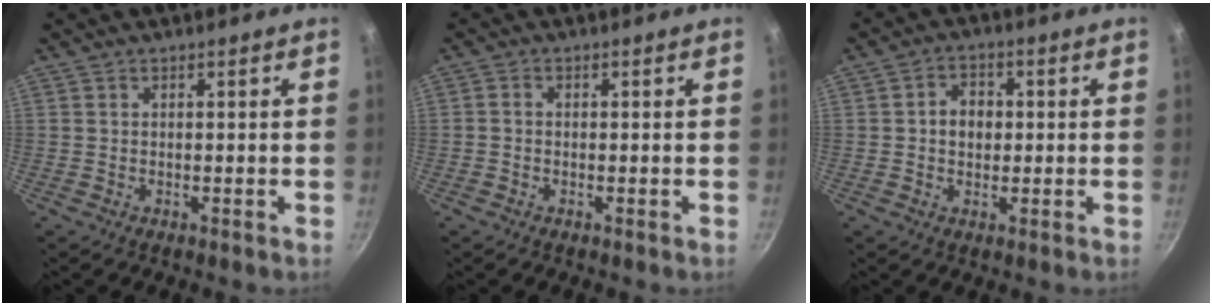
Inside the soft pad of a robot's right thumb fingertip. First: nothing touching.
{"total": 1.1, "force": [-0.4, 0.9, 0.6], "torque": [-0.011, 0.006, -0.009]}
{"total": 5.0, "force": [0.2, 4.1, 3.0], "torque": [-0.024, 0.007, -0.002]}